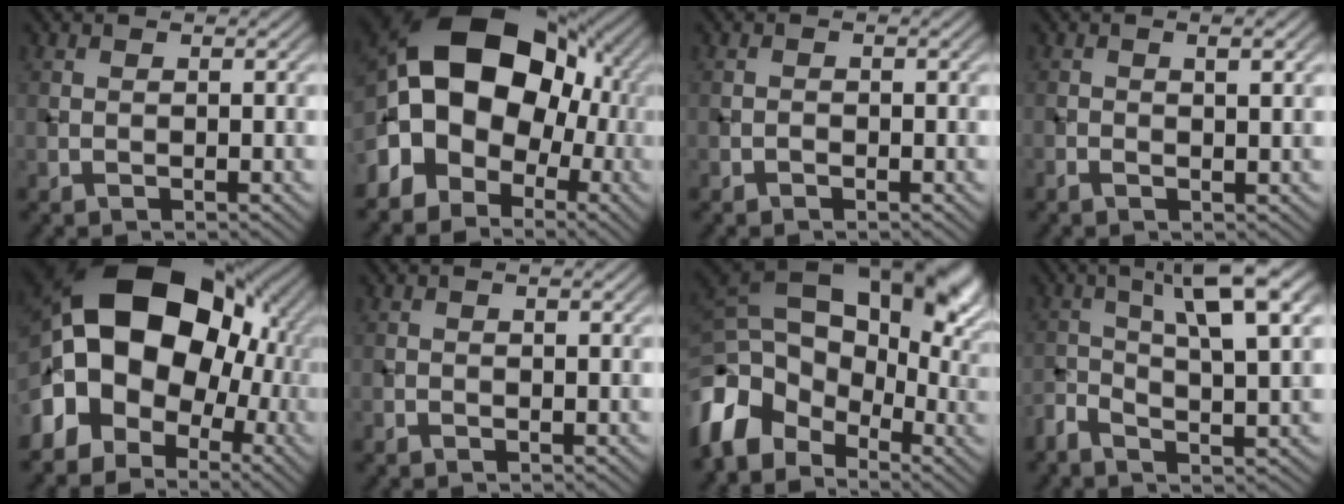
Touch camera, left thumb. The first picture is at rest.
{"total": 17.0, "force": [-0.7, 12.0, 12.0], "torque": [-0.223, 0.015, -0.024]}
{"total": 0.6, "force": [-0.4, 0.3, 0.3], "torque": [-0.002, 0.000, -0.008]}
{"total": 2.4, "force": [0.5, 0.5, 2.3], "torque": [-0.041, 0.002, 0.008]}
{"total": 20.1, "force": [0.2, 14.5, 13.9], "torque": [-0.262, 0.010, 0.001]}
{"total": 1.2, "force": [-0.1, 0.3, 1.2], "torque": [-0.021, 0.001, -0.003]}
{"total": 18.2, "force": [-0.6, 11.9, 13.8], "torque": [-0.252, 0.004, -0.011]}
{"total": 8.5, "force": [0.9, 2.2, 8.2], "torque": [-0.146, 0.005, 0.011]}